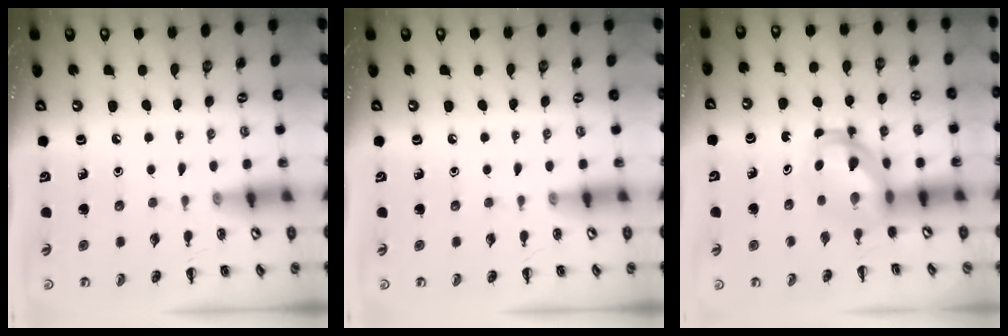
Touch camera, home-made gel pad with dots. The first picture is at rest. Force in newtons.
{"total": 0.0}
{"total": 5.2, "press": 5.2, "slide": 0.4}